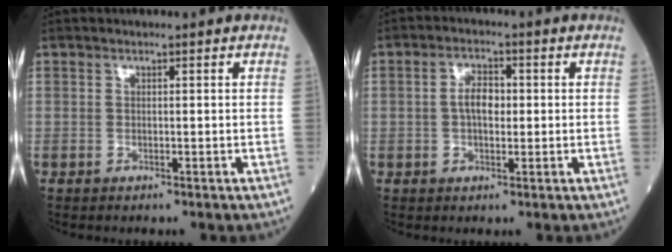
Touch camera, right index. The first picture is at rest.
{"total": 3.9, "force": [0.0, 2.1, 3.3], "torque": [-0.062, 0.010, -0.001]}